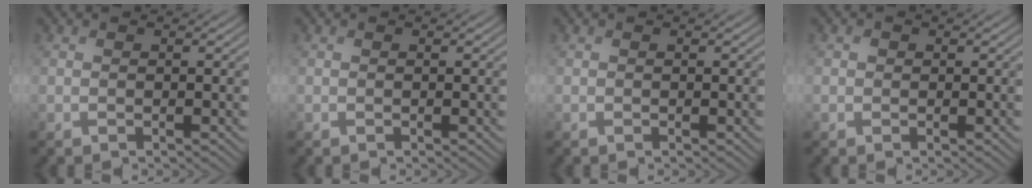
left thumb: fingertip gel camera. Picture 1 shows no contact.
{"total": 0.0}
{"total": 0.0}
{"total": 0.6, "force": [0.1, 0.6, 0.2], "torque": [0.000, -0.003, -0.002]}